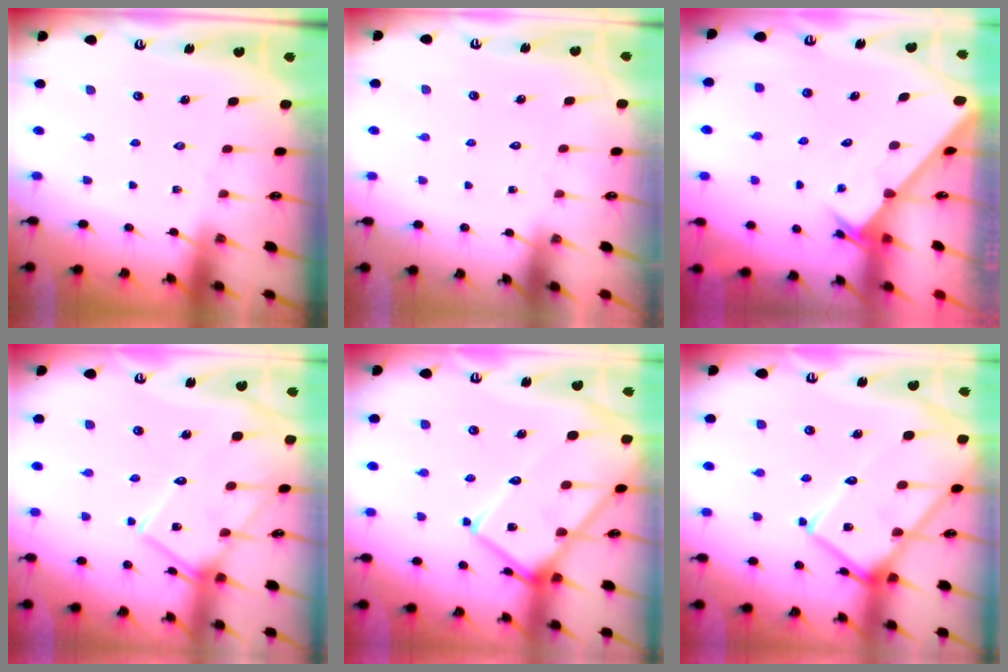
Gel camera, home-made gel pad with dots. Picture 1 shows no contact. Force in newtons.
{"total": 1.4, "press": 1.4, "slide": 0.1}
{"total": 2.5, "press": 2.5, "slide": 0.2}
{"total": 13.2, "press": 13.2, "slide": 0.7}
{"total": 18.6, "press": 18.5, "slide": 1.3}
{"total": 18.6, "press": 18.5, "slide": 1.3}